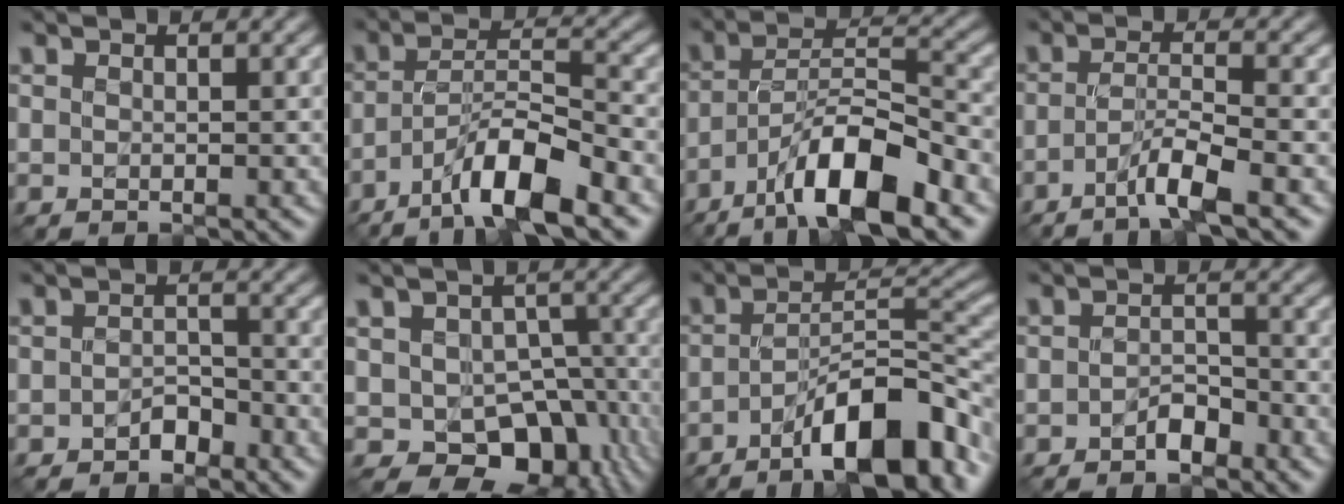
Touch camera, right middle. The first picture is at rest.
{"total": 7.6, "force": [-4.8, 1.5, 5.7], "torque": [-0.097, 0.014, -0.088]}
{"total": 9.7, "force": [-5.8, 2.6, 7.3], "torque": [-0.124, 0.018, -0.105]}
{"total": 3.7, "force": [-2.1, 0.3, 3.0], "torque": [-0.054, 0.008, -0.049]}
{"total": 1.6, "force": [-1.2, 0.9, 0.7], "torque": [-0.011, 0.010, -0.022]}
{"total": 8.6, "force": [-3.0, 6.3, 5.1], "torque": [-0.062, -0.014, -0.046]}
{"total": 9.9, "force": [-5.5, 2.7, 7.8], "torque": [-0.116, 0.016, -0.094]}
{"total": 1.9, "force": [-1.3, 0.9, 1.0], "torque": [-0.017, 0.010, -0.026]}